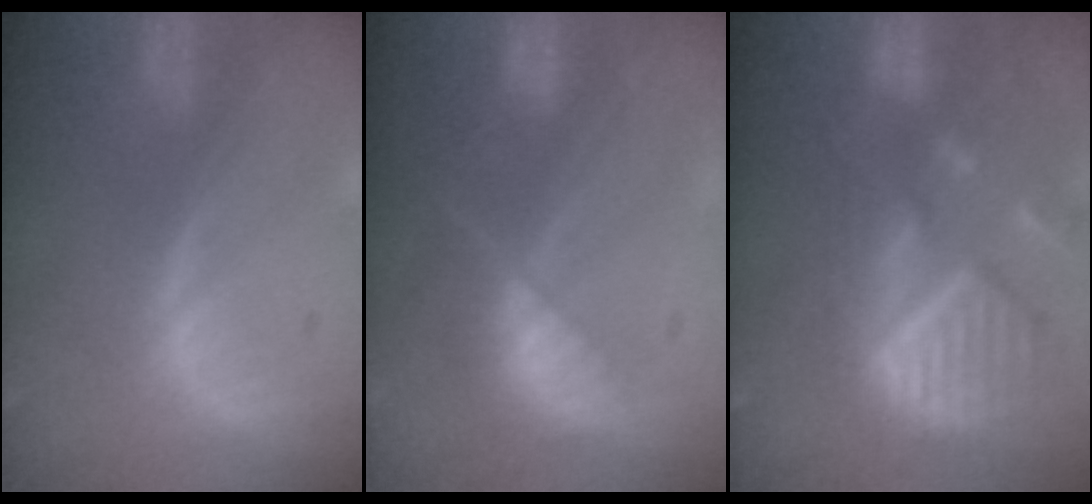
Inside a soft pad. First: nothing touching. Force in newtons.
{"total": 7.1, "press": 6.3, "slide": 3.2}
{"total": 11.7, "press": 10.3, "slide": 5.6}